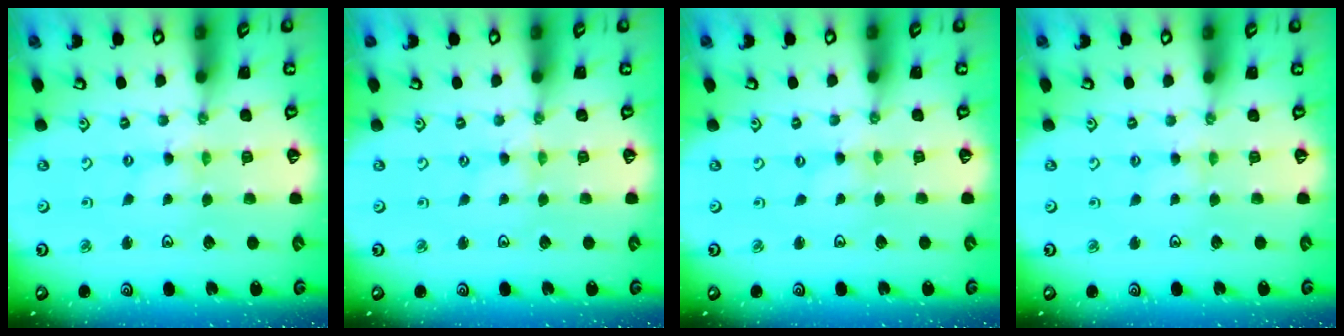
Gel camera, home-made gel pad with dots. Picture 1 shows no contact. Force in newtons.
{"total": 0.0}
{"total": 0.0}
{"total": 1.4, "press": 1.4, "slide": 0.3}